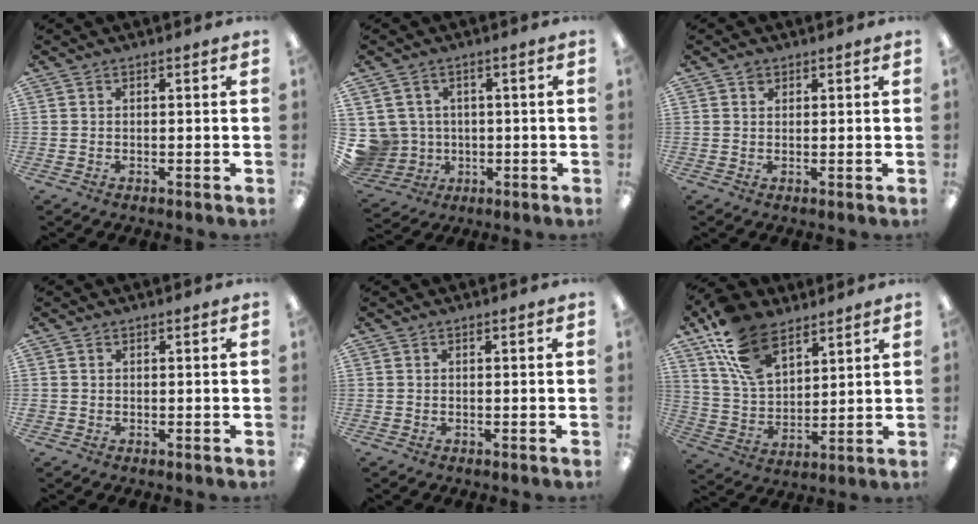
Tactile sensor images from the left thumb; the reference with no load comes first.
{"total": 7.1, "force": [0.8, 7.0, 0.9], "torque": [-0.053, -0.003, 0.025]}
{"total": 1.5, "force": [1.0, 1.0, 0.5], "torque": [-0.011, 0.001, 0.019]}
{"total": 0.6, "force": [0.1, 0.6, 0.0], "torque": [0.002, 0.005, 0.001]}
{"total": 0.0}
{"total": 15.7, "force": [9.6, 8.9, 8.6], "torque": [-0.174, -0.026, 0.188]}